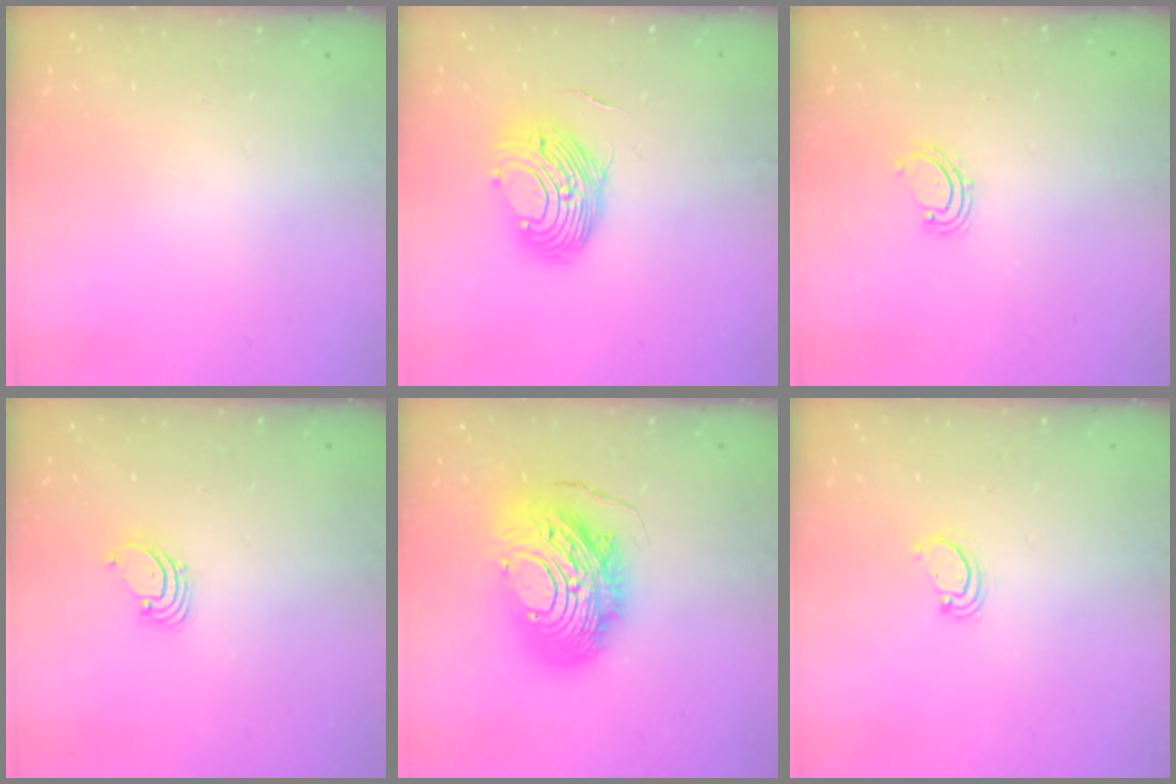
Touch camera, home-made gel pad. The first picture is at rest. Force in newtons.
{"total": 13.4, "press": 13.4, "slide": 0.8}
{"total": 2.7, "press": 2.6, "slide": 0.5}
{"total": 1.5, "press": 1.5, "slide": 0.1}
{"total": 17.9, "press": 17.8, "slide": 1.9}
{"total": 2.5, "press": 2.5, "slide": 0.3}